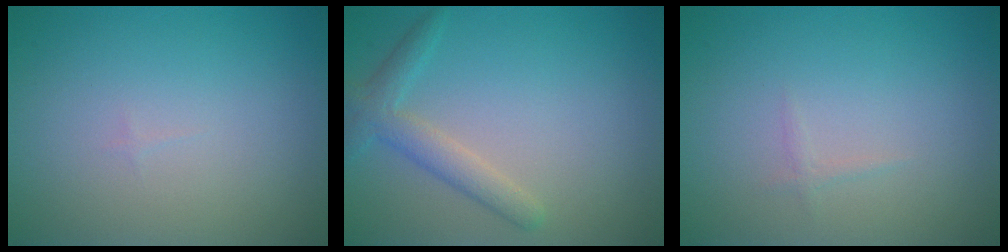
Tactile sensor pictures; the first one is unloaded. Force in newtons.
{"total": 2.7, "press": 2.7, "slide": 0.1}
{"total": 0.5, "press": 0.5, "slide": 0.0}